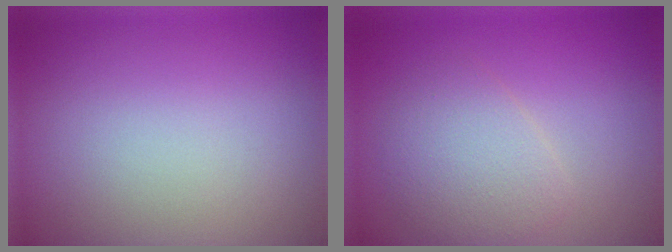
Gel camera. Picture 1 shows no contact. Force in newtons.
{"total": 3.2, "press": 3.2, "slide": 0.1}